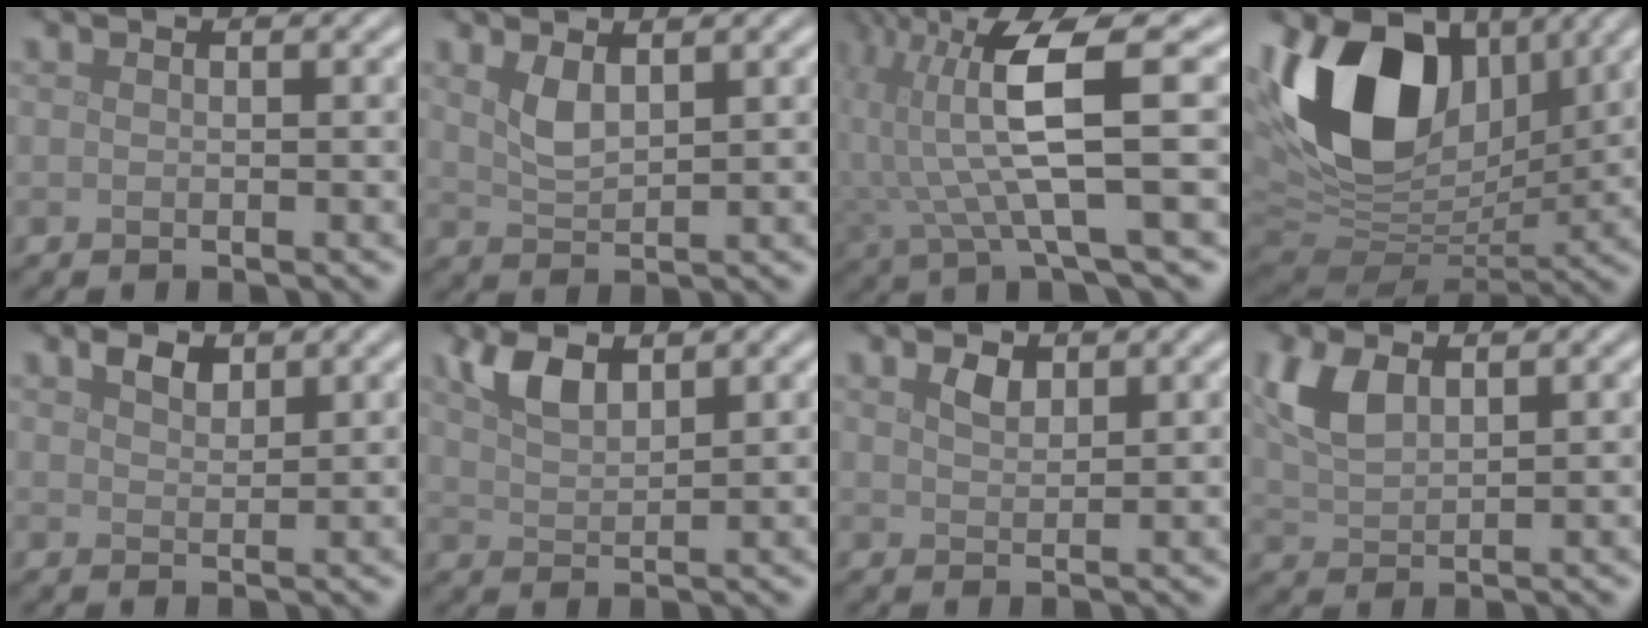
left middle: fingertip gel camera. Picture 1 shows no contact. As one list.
[{"total": 2.1, "force": [1.2, 0.7, 1.5], "torque": [-0.037, -0.002, 0.029]}, {"total": 8.5, "force": [1.8, 2.1, 8.1], "torque": [-0.155, 0.004, 0.033]}, {"total": 15.0, "force": [4.8, 9.9, 10.2], "torque": [-0.195, 0.010, 0.090]}, {"total": 1.7, "force": [1.3, 0.8, 0.7], "torque": [-0.016, 0.002, 0.026]}, {"total": 3.4, "force": [2.2, 1.4, 2.2], "torque": [-0.047, 0.005, 0.044]}, {"total": 1.5, "force": [1.1, 0.7, 0.6], "torque": [-0.014, 0.001, 0.024]}, {"total": 4.1, "force": [1.8, 2.2, 2.9], "torque": [-0.077, 0.006, 0.040]}]